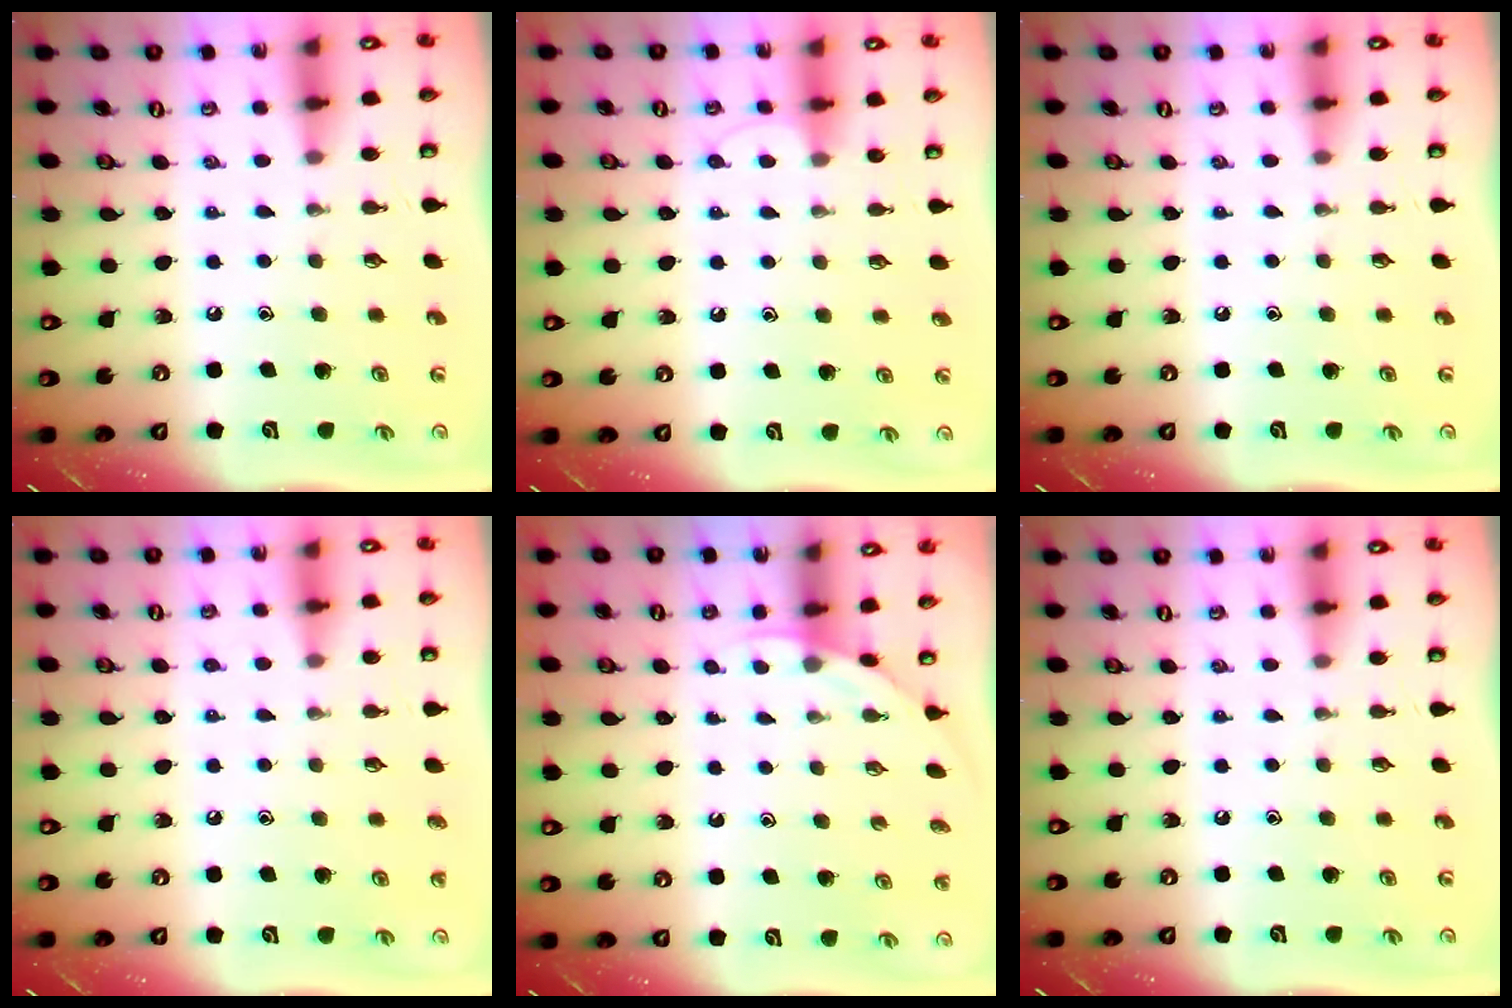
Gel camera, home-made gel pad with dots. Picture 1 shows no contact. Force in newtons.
{"total": 4.8, "press": 4.8, "slide": 0.5}
{"total": 0.0}
{"total": 2.9, "press": 2.9, "slide": 0.4}
{"total": 1.9, "press": 1.9, "slide": 0.1}
{"total": 0.0}